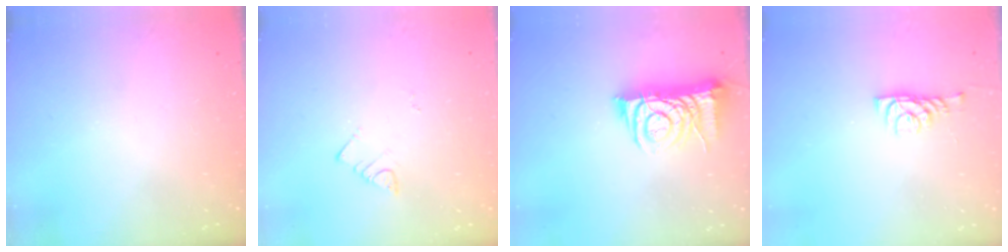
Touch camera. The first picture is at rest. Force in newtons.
{"total": 3.1, "press": 3.1, "slide": 0.5}
{"total": 9.5, "press": 9.4, "slide": 1.1}
{"total": 6.1, "press": 6.1, "slide": 0.4}